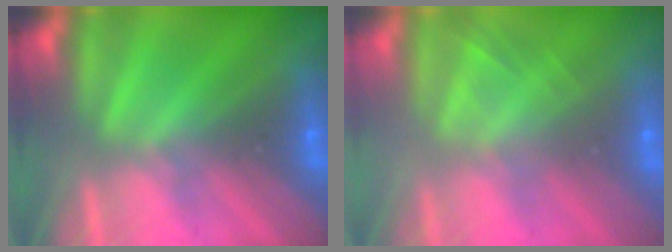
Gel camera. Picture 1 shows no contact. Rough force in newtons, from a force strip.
{"total": 2.0}